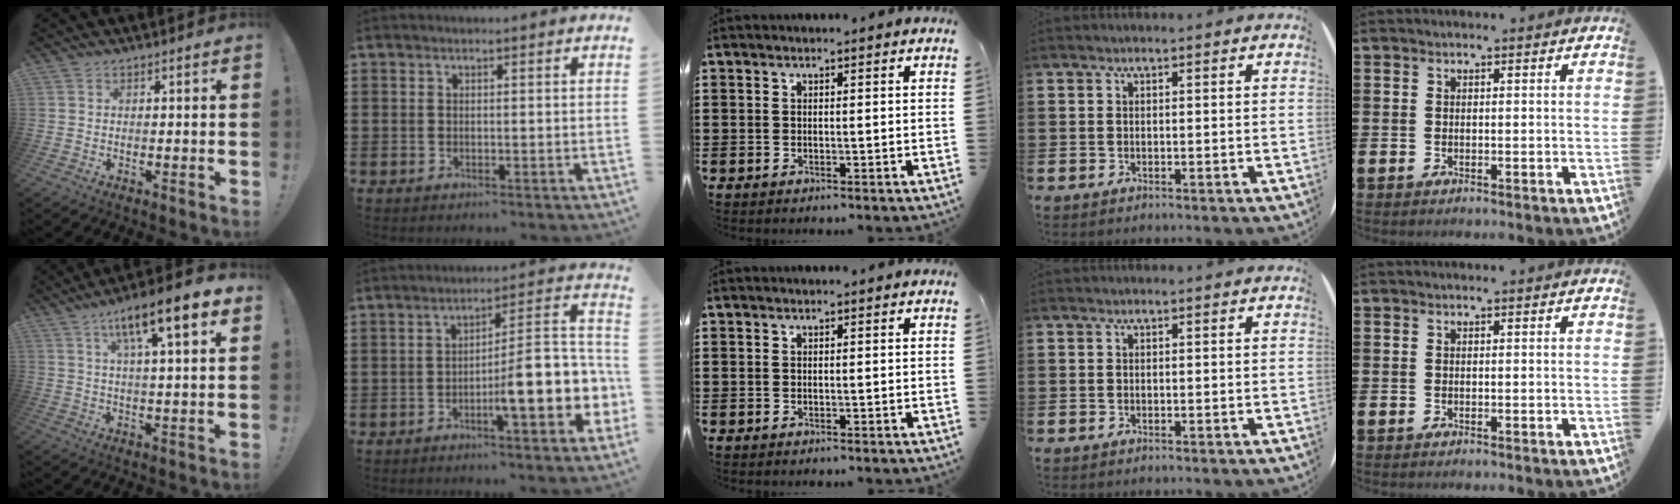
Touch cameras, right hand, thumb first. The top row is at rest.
{"thumb": {"total": 12.3, "force": [5.7, 2.1, 10.7], "torque": [-0.168, -0.023, 0.085]}, "index": {"total": 10.6, "force": [-3.4, 2.0, 9.9], "torque": [-0.146, -0.027, -0.066]}}